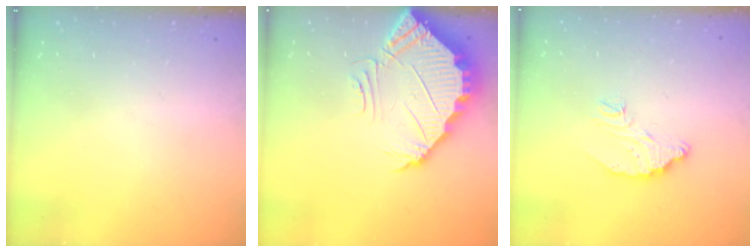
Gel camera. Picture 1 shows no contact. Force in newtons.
{"total": 5.0, "press": 5.0, "slide": 0.3}
{"total": 8.4, "press": 8.3, "slide": 0.7}